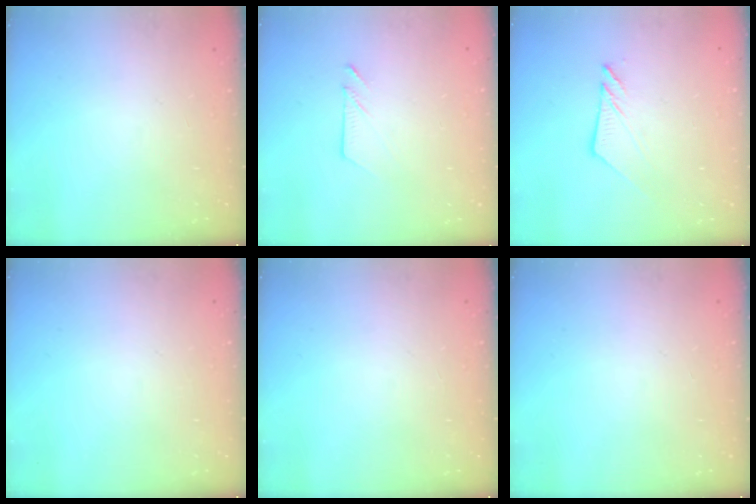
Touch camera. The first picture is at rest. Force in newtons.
{"total": 2.5, "press": 2.5, "slide": 0.4}
{"total": 6.9, "press": 6.8, "slide": 0.3}
{"total": 0.0}
{"total": 0.0}
{"total": 0.0}